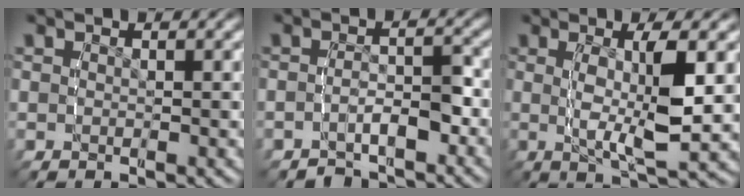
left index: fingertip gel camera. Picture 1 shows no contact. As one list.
[{"total": 3.6, "force": [-3.1, 1.6, 1.0], "torque": [-0.034, -0.007, -0.049]}, {"total": 5.9, "force": [0.3, 1.1, 5.8], "torque": [-0.110, -0.009, 0.012]}]